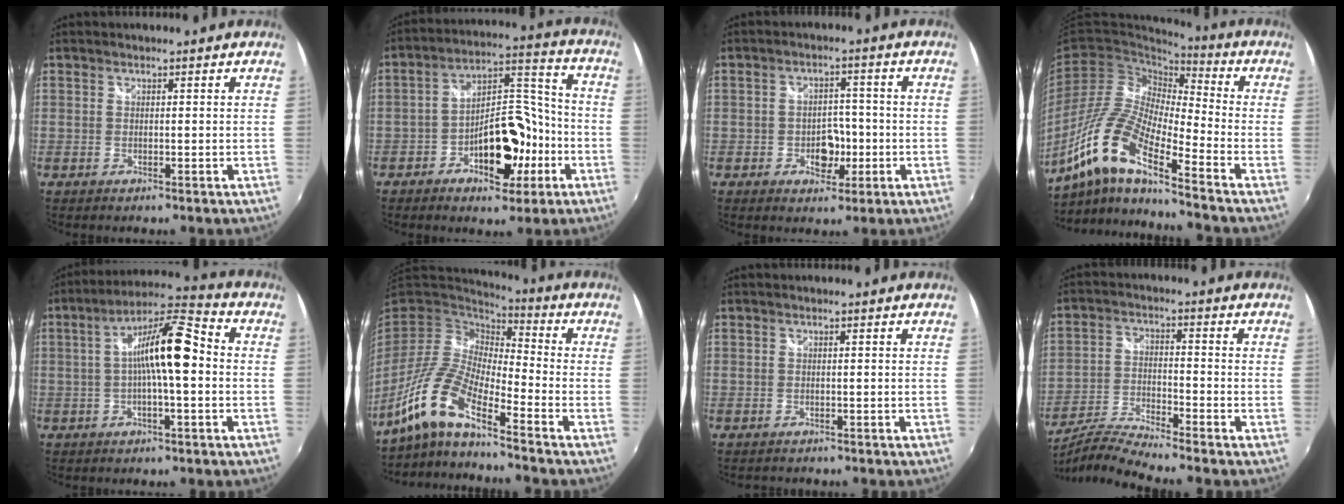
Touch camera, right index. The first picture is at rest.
{"total": 13.9, "force": [-5.9, 7.3, 10.3], "torque": [-0.172, 0.033, -0.082]}
{"total": 5.7, "force": [-1.8, 4.3, 3.4], "torque": [-0.056, 0.005, -0.023]}
{"total": 16.3, "force": [-9.9, 3.1, 12.6], "torque": [-0.247, -0.008, -0.212]}
{"total": 11.6, "force": [-0.4, 2.2, 11.4], "torque": [-0.196, 0.027, -0.009]}
{"total": 12.7, "force": [-9.1, 2.2, 8.6], "torque": [-0.171, -0.003, -0.192]}
{"total": 1.8, "force": [-1.7, 0.5, 0.3], "torque": [-0.013, -0.012, -0.021]}
{"total": 9.4, "force": [-8.7, -1.2, 3.5], "torque": [-0.079, -0.010, -0.170]}